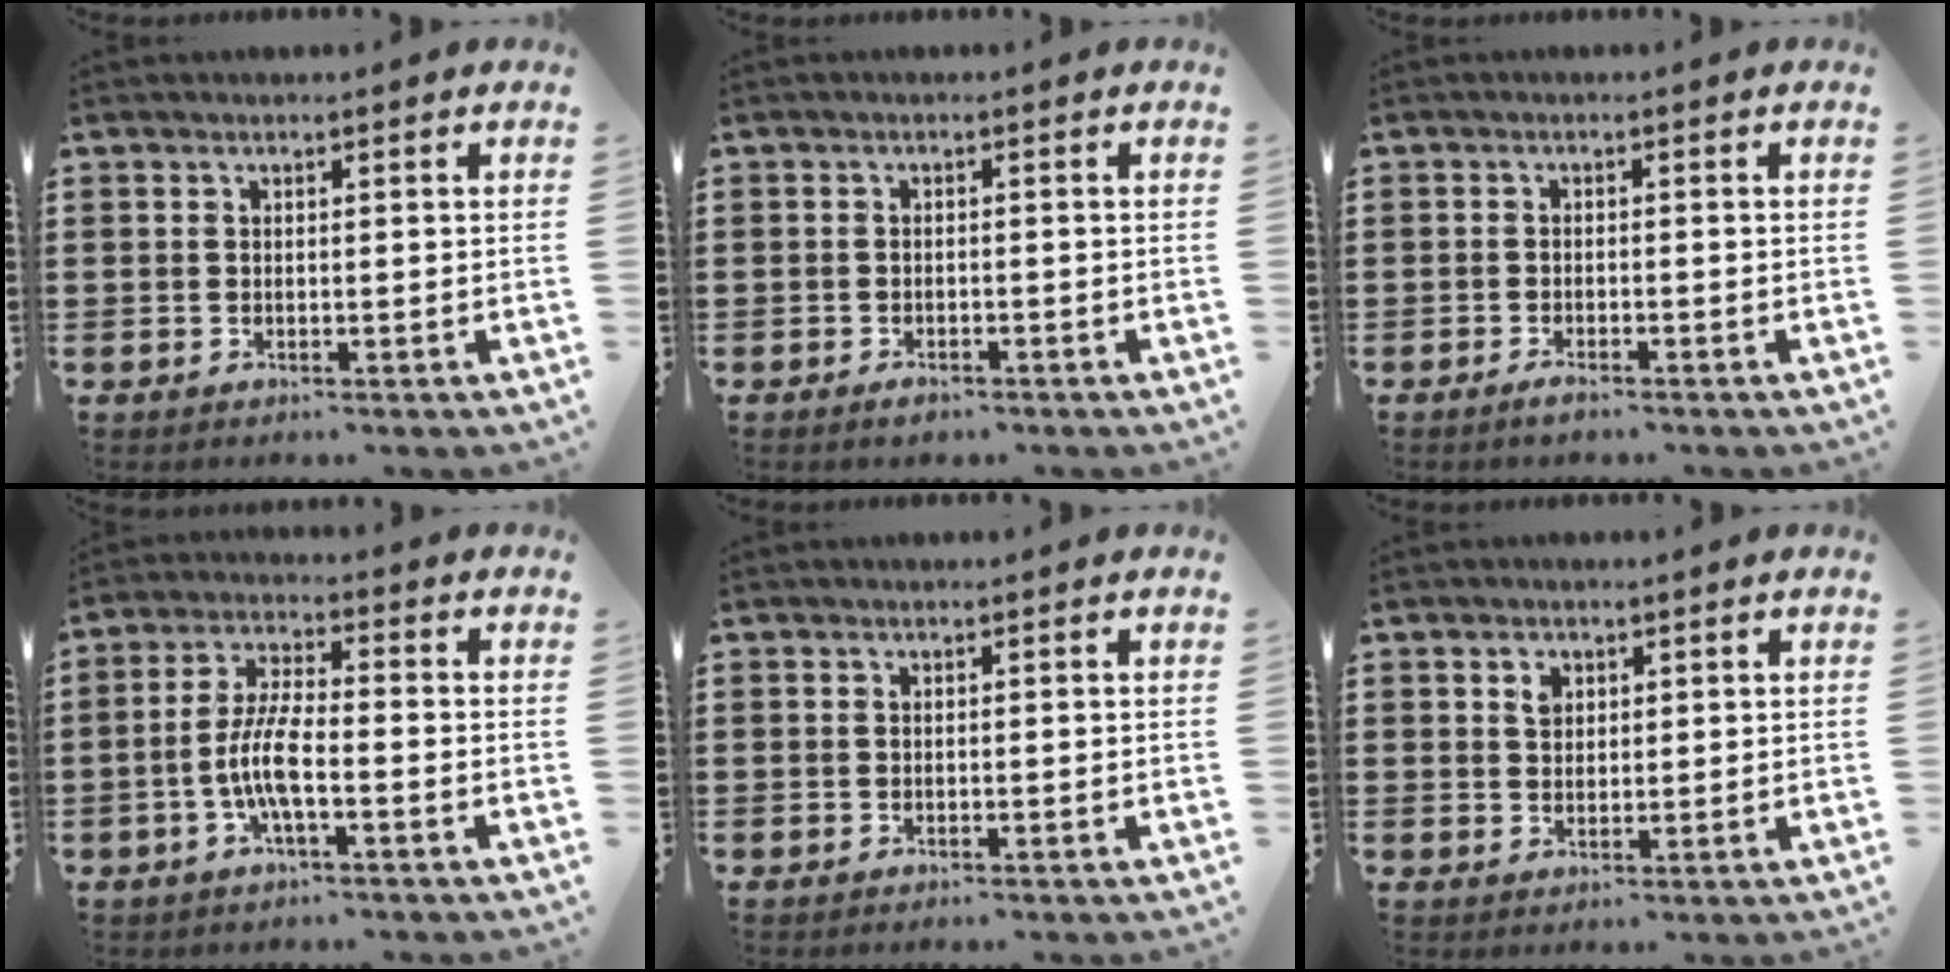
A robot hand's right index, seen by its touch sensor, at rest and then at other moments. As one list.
[{"total": 1.2, "force": [-1.1, 0.3, 0.3], "torque": [-0.008, -0.002, -0.021]}, {"total": 1.3, "force": [-1.2, 0.1, 0.6], "torque": [-0.012, -0.002, -0.022]}, {"total": 6.8, "force": [-2.0, 1.6, 6.3], "torque": [-0.149, -0.014, -0.047]}, {"total": 0.0}, {"total": 2.0, "force": [1.1, 1.4, 0.9], "torque": [-0.023, 0.006, 0.020]}]